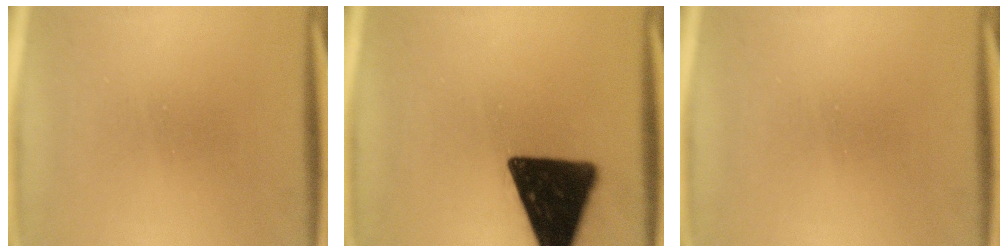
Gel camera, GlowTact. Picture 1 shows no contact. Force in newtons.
{"total": 17.3}
{"total": 0.0}